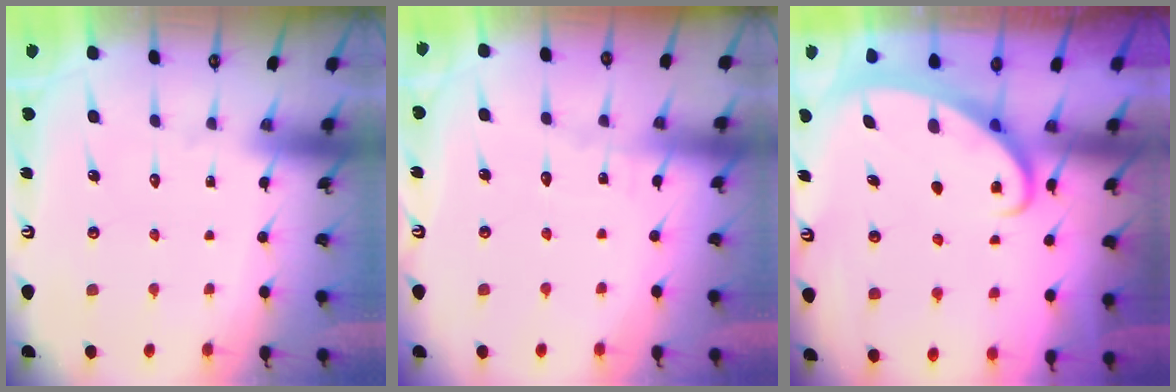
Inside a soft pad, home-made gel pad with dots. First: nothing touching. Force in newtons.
{"total": 2.6, "press": 2.6, "slide": 0.3}
{"total": 2.6, "press": 2.6, "slide": 0.3}